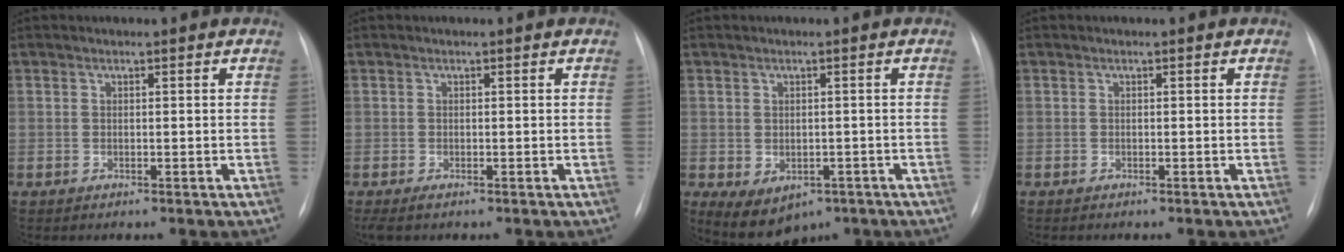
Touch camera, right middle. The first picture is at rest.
{"total": 1.1, "force": [-0.7, 0.3, 0.8], "torque": [-0.011, -0.003, -0.011]}
{"total": 7.2, "force": [-3.8, 4.8, 3.8], "torque": [-0.059, 0.008, -0.042]}
{"total": 0.0}